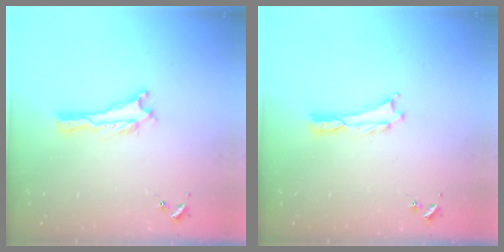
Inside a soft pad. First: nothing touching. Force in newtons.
{"total": 0.0}